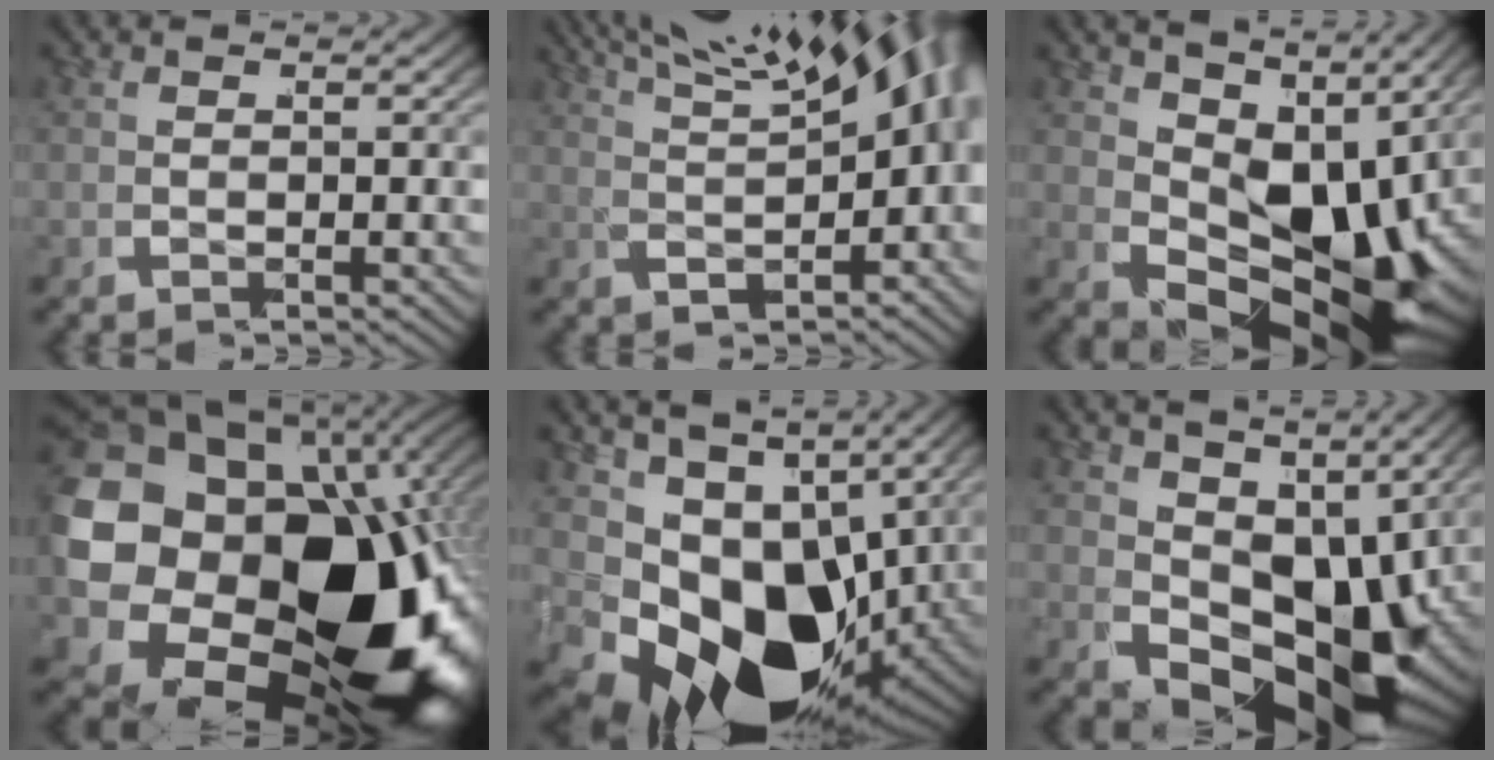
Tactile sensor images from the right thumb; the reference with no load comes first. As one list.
[{"total": 10.3, "force": [4.5, 5.5, 7.4], "torque": [-0.096, 0.021, 0.071]}, {"total": 14.4, "force": [-0.4, 8.3, 11.7], "torque": [-0.178, -0.034, 0.010]}, {"total": 34.1, "force": [-4.9, 22.9, 24.9], "torque": [-0.456, -0.079, -0.047]}, {"total": 20.3, "force": [-3.8, 12.8, 15.3], "torque": [-0.293, -0.073, -0.027]}, {"total": 15.1, "force": [-1.9, 8.9, 12.0], "torque": [-0.197, -0.041, -0.009]}]